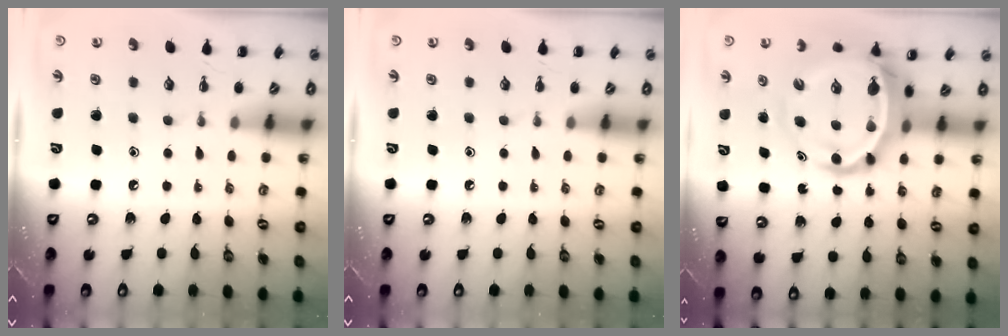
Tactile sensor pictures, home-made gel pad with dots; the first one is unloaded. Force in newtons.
{"total": 0.0}
{"total": 10.4, "press": 9.9, "slide": 3.2}